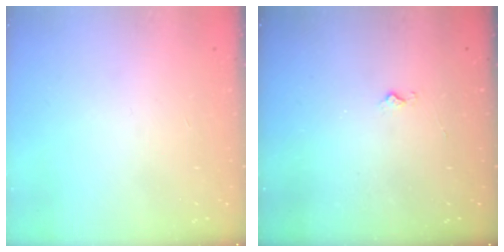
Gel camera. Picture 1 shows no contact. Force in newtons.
{"total": 3.1, "press": 3.1, "slide": 0.3}